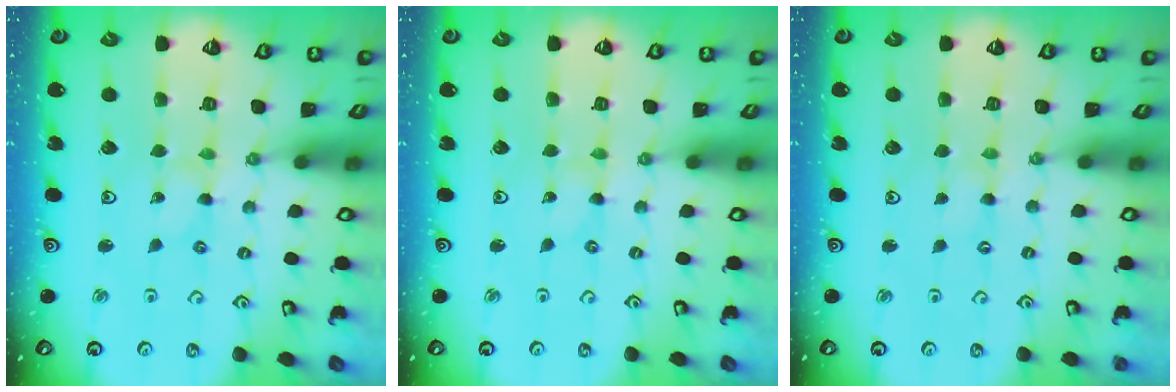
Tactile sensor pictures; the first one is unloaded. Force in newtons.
{"total": 0.0}
{"total": 0.8, "press": 0.8, "slide": 0.2}